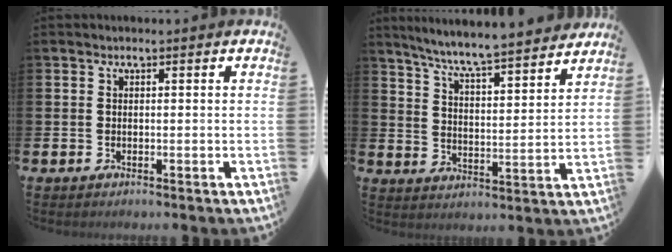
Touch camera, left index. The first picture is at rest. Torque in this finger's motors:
{"motor_torque": [0.26, -0.45, 0.51, 0.21]}